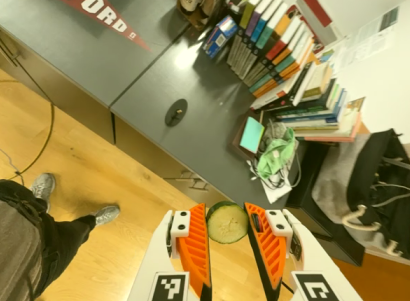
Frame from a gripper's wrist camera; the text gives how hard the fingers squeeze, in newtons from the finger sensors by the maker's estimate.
{"total": 6.5, "left": 5.8, "right": 7.3}